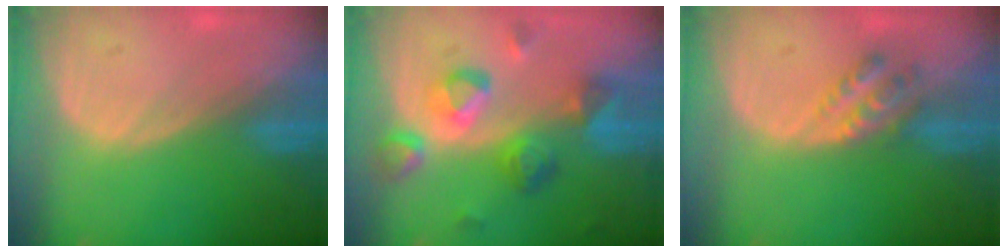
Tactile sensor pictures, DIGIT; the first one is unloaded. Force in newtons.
{"total": 9.3, "press": 8.2, "slide": 4.3}
{"total": 4.5, "press": 3.8, "slide": 2.5}